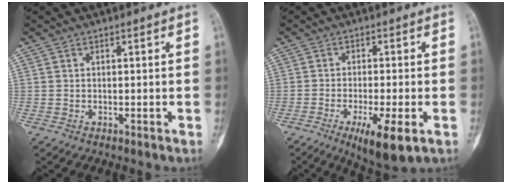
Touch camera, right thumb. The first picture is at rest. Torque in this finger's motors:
{"motor_torque": [1.15, 0.98, 1.06, -0.43, 0.17]}